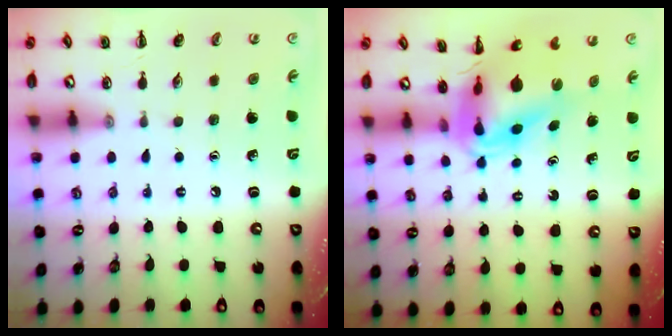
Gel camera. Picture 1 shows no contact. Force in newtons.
{"total": 8.0, "press": 7.6, "slide": 2.6}